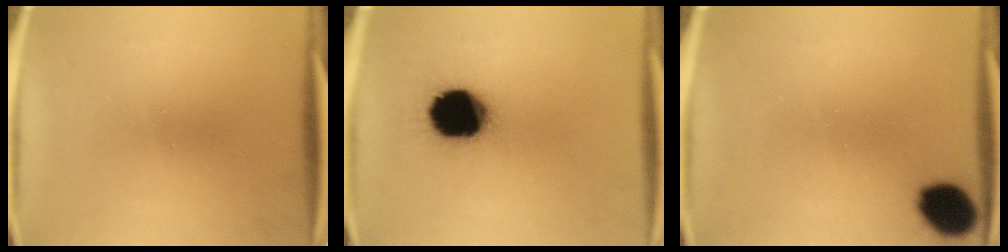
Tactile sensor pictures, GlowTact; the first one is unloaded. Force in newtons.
{"total": 20.0}
{"total": 9.7}